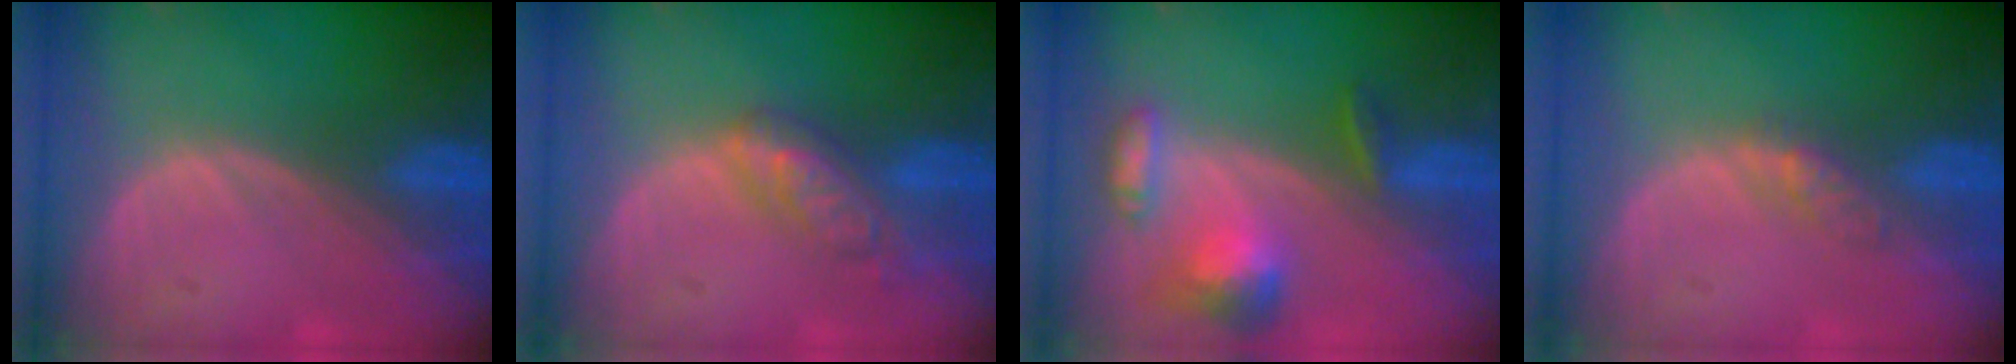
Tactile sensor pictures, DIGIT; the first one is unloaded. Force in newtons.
{"total": 5.9, "press": 5.1, "slide": 2.9}
{"total": 7.0, "press": 6.6, "slide": 2.5}
{"total": 2.6, "press": 2.3, "slide": 1.3}